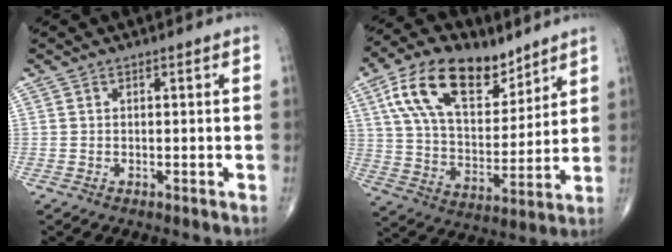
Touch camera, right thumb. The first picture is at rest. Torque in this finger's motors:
{"motor_torque": [0.30, 0.78, 1.66, 0.95, 0.15]}